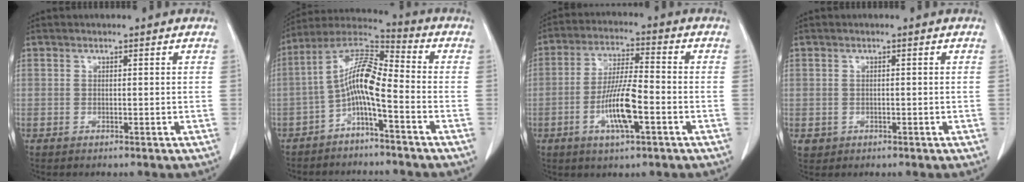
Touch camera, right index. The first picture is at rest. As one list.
[{"total": 9.9, "force": [-3.2, 1.9, 9.2], "torque": [-0.183, 0.035, -0.061]}, {"total": 9.9, "force": [-3.4, 1.9, 9.1], "torque": [-0.178, -0.001, -0.062]}, {"total": 2.3, "force": [-0.5, 2.1, 0.6], "torque": [-0.007, 0.004, 0.000]}]